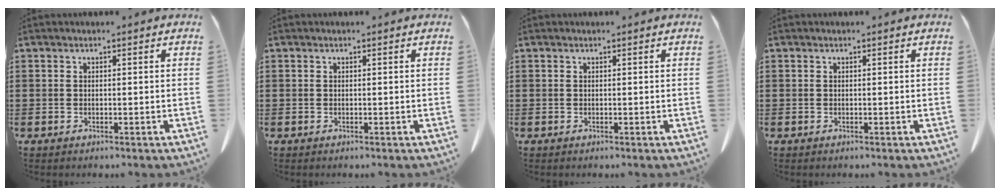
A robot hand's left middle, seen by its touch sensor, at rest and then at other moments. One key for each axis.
{"total": 0.0}
{"total": 0.0}
{"total": 0.0}